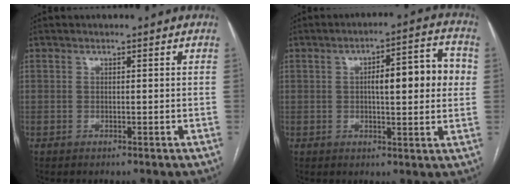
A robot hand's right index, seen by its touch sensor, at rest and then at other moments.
{"total": 10.4, "force": [1.2, 2.3, 10.1], "torque": [-0.140, 0.029, 0.018]}